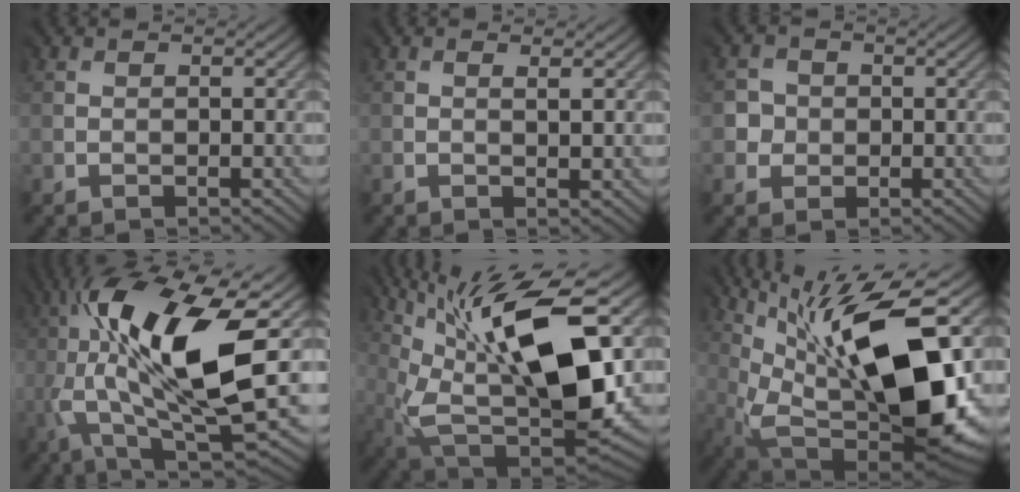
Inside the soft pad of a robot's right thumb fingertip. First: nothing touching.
{"total": 1.3, "force": [0.5, -0.3, 1.1], "torque": [-0.027, -0.002, 0.008]}
{"total": 2.4, "force": [-0.4, 2.2, -0.9], "torque": [0.003, -0.005, -0.011]}
{"total": 18.1, "force": [1.9, 6.4, 16.8], "torque": [-0.311, 0.019, 0.029]}
{"total": 15.4, "force": [4.8, 6.1, 13.3], "torque": [-0.250, 0.002, 0.092]}
{"total": 16.1, "force": [4.4, 5.4, 14.6], "torque": [-0.250, 0.016, 0.080]}